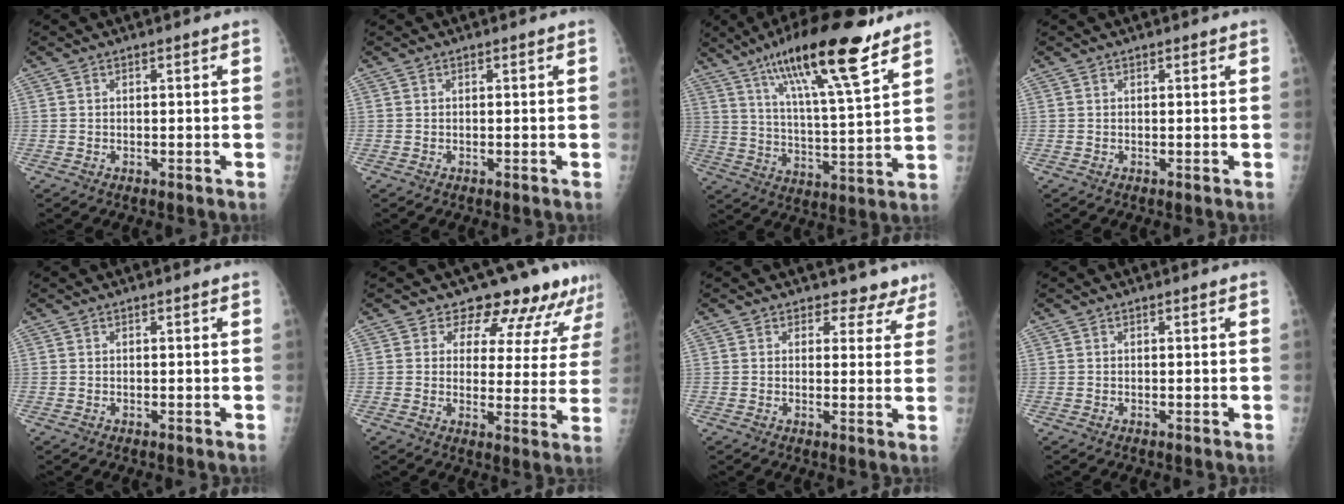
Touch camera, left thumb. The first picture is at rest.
{"total": 0.0}
{"total": 20.4, "force": [12.9, 3.7, 15.3], "torque": [-0.243, -0.048, 0.216]}
{"total": 0.0}
{"total": 0.0}
{"total": 13.3, "force": [11.9, 5.5, 2.6], "torque": [0.020, -0.073, 0.126]}
{"total": 6.2, "force": [5.2, 3.4, 0.1], "torque": [0.040, -0.028, 0.042]}
{"total": 0.0}